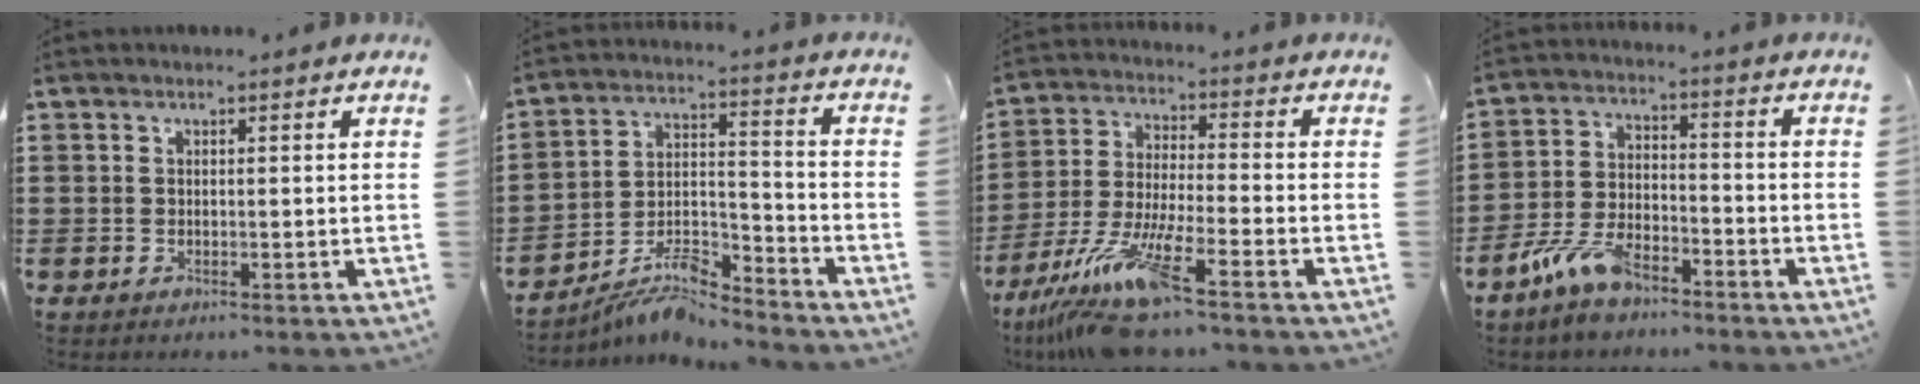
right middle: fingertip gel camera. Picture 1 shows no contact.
{"total": 8.1, "force": [-7.7, 1.1, 2.5], "torque": [-0.041, 0.014, -0.146]}
{"total": 11.9, "force": [-9.2, 0.6, 7.6], "torque": [-0.153, -0.005, -0.177]}
{"total": 7.4, "force": [-5.7, 2.8, 3.9], "torque": [-0.096, 0.002, -0.113]}